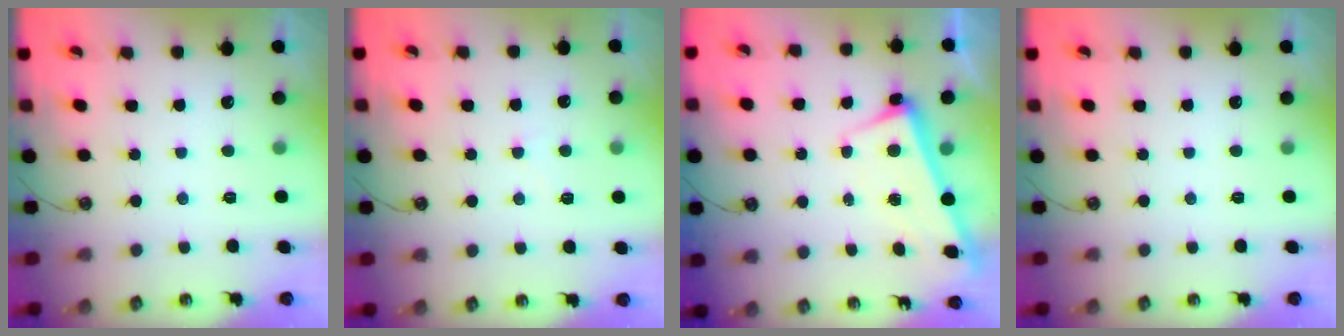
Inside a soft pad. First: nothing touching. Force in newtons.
{"total": 1.8, "press": 1.8, "slide": 0.3}
{"total": 2.7, "press": 2.7, "slide": 0.6}
{"total": 0.0}